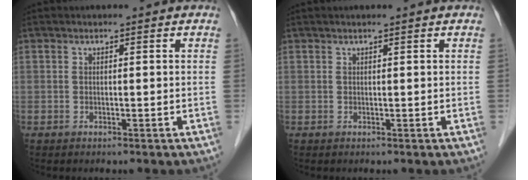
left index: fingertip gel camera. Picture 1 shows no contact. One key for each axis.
{"total": 0.7, "fx": 0.6, "fy": -0.1, "fz": 0.4, "tx": -0.005, "ty": 0.009, "tz": 0.013}